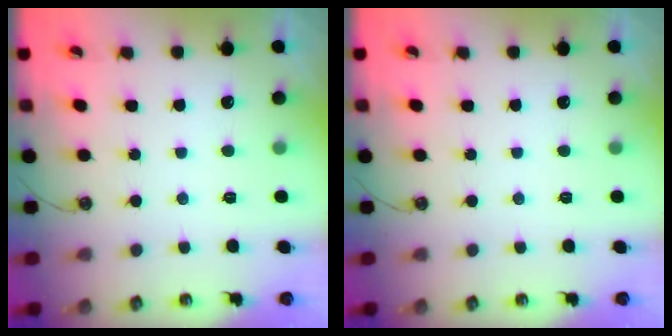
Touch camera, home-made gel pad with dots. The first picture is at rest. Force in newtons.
{"total": 0.0}